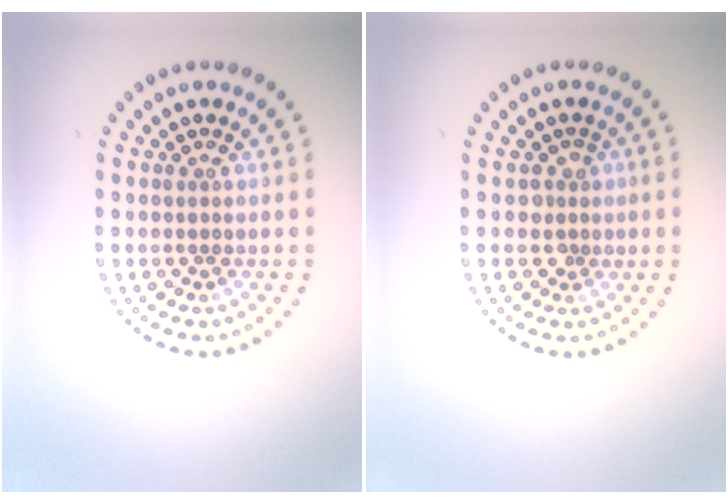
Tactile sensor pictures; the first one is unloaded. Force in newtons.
{"total": 1.6, "press": 1.3, "slide": 0.9}